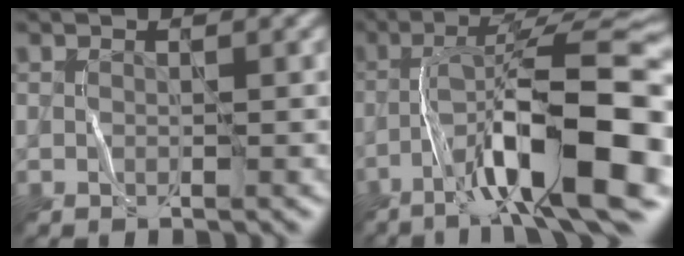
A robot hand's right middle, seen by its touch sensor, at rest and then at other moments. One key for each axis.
{"total": 14.4, "fx": -6.2, "fy": 3.3, "fz": 12.5, "tx": -0.204, "ty": 0.025, "tz": -0.092}